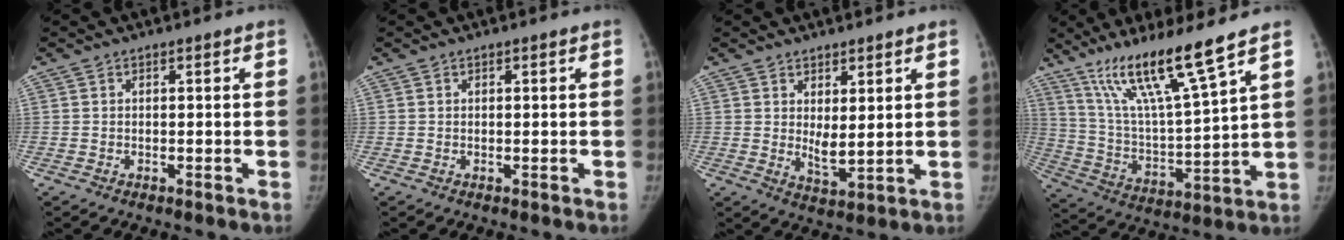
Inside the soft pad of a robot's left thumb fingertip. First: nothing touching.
{"total": 0.0}
{"total": 4.7, "force": [1.4, 1.8, 4.2], "torque": [-0.064, -0.023, 0.032]}
{"total": 16.1, "force": [11.0, 0.4, 11.7], "torque": [-0.205, -0.060, 0.210]}